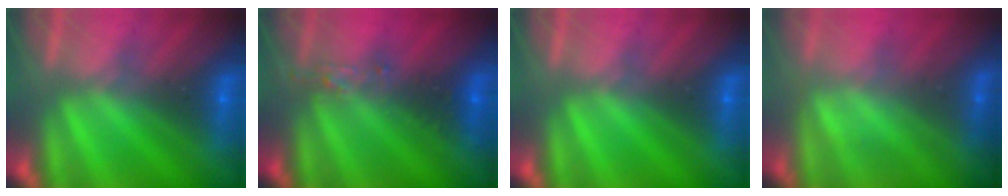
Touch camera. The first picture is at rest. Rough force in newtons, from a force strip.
{"total": 2.4}
{"total": 0.0}
{"total": 1.7}